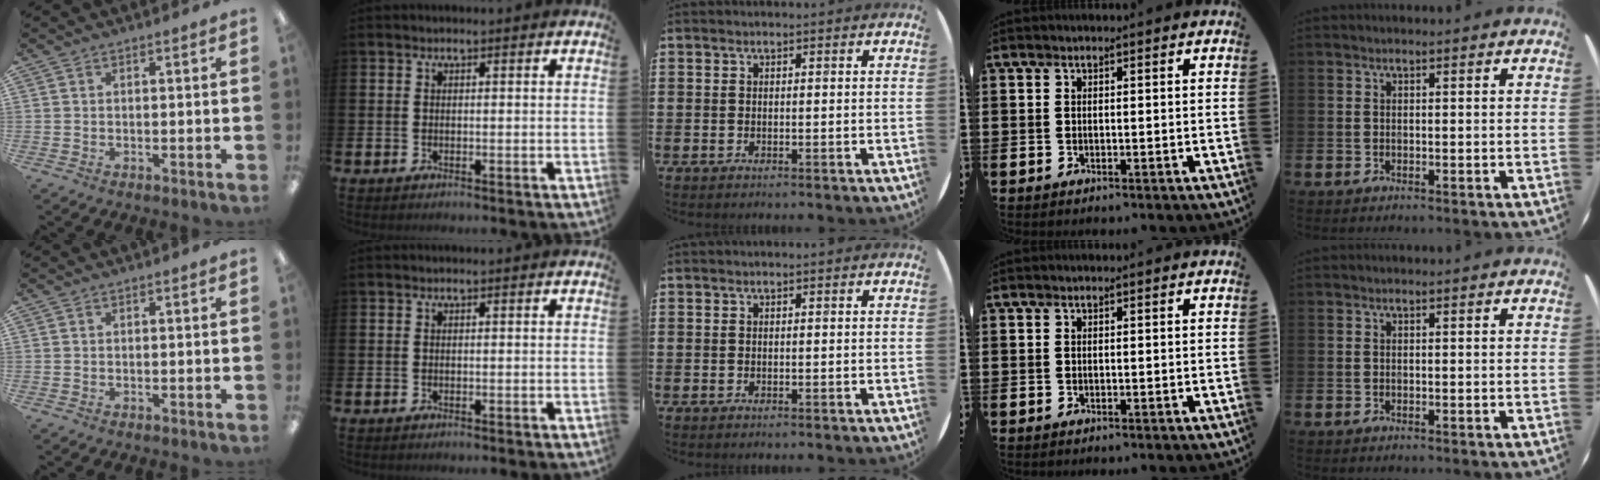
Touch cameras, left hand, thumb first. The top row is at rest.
{}